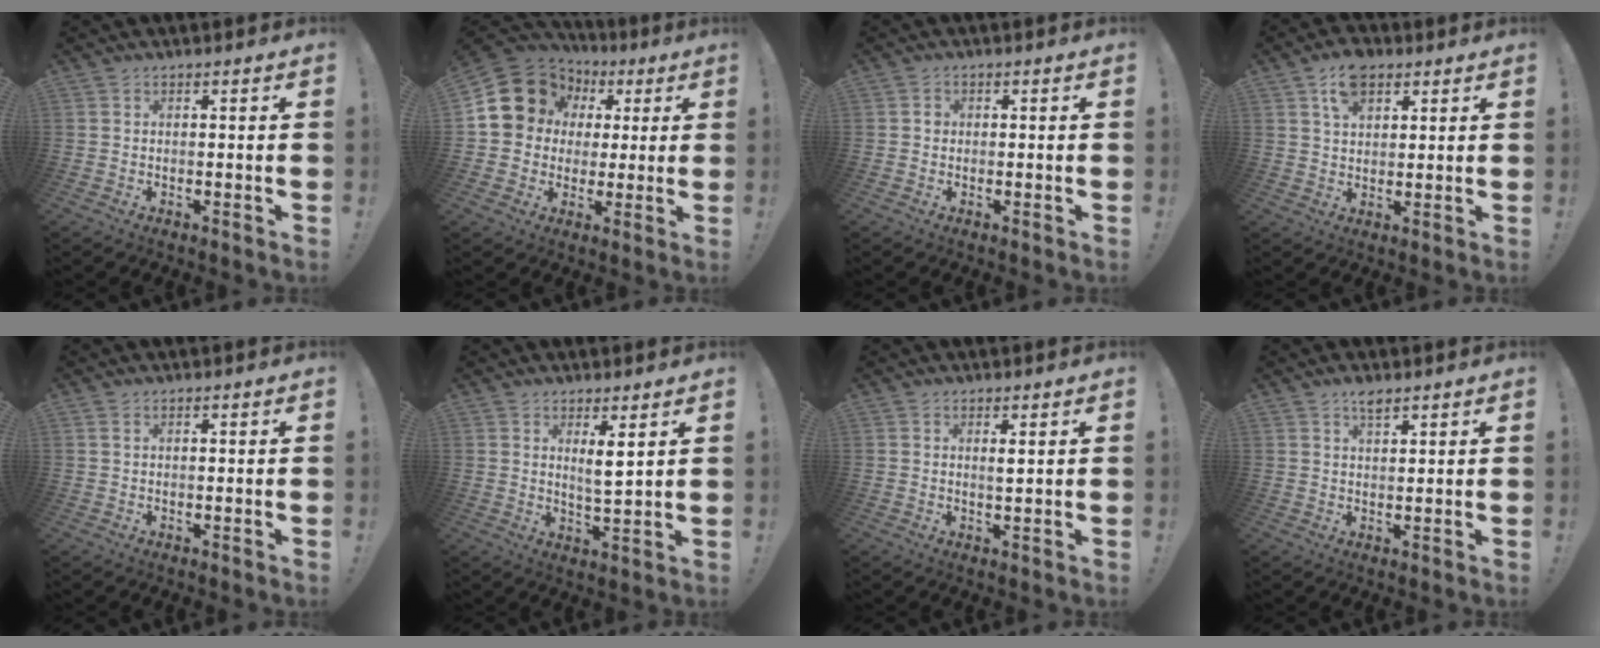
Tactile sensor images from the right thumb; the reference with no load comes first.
{"total": 15.7, "force": [5.1, 13.4, 6.4], "torque": [-0.099, -0.018, 0.113]}
{"total": 1.3, "force": [-0.2, 1.2, 0.5], "torque": [-0.002, 0.001, -0.005]}
{"total": 7.8, "force": [4.4, 4.9, 4.2], "torque": [-0.071, -0.006, 0.082]}
{"total": 0.8, "force": [0.4, 0.3, 0.7], "torque": [-0.008, -0.001, 0.006]}
{"total": 4.8, "force": [2.6, 0.5, 4.0], "torque": [-0.057, -0.021, 0.038]}
{"total": 1.4, "force": [0.6, 0.0, 1.3], "torque": [-0.013, -0.008, 0.007]}
{"total": 3.0, "force": [2.2, 1.0, 1.8], "torque": [-0.022, -0.010, 0.036]}